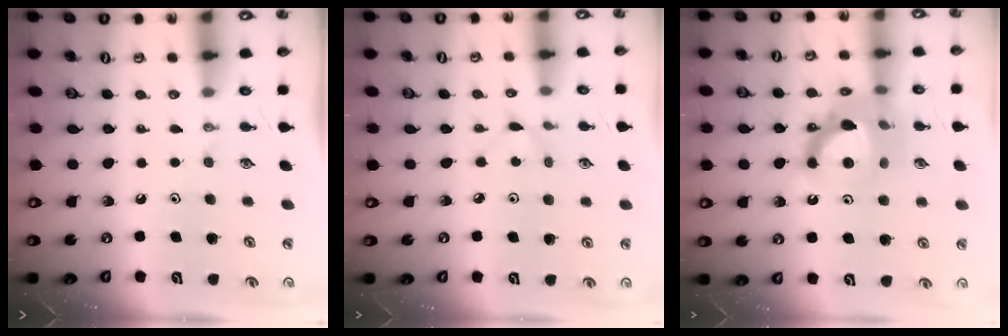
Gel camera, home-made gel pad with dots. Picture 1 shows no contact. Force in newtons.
{"total": 2.5, "press": 2.5, "slide": 0.3}
{"total": 13.5, "press": 13.5, "slide": 1.1}